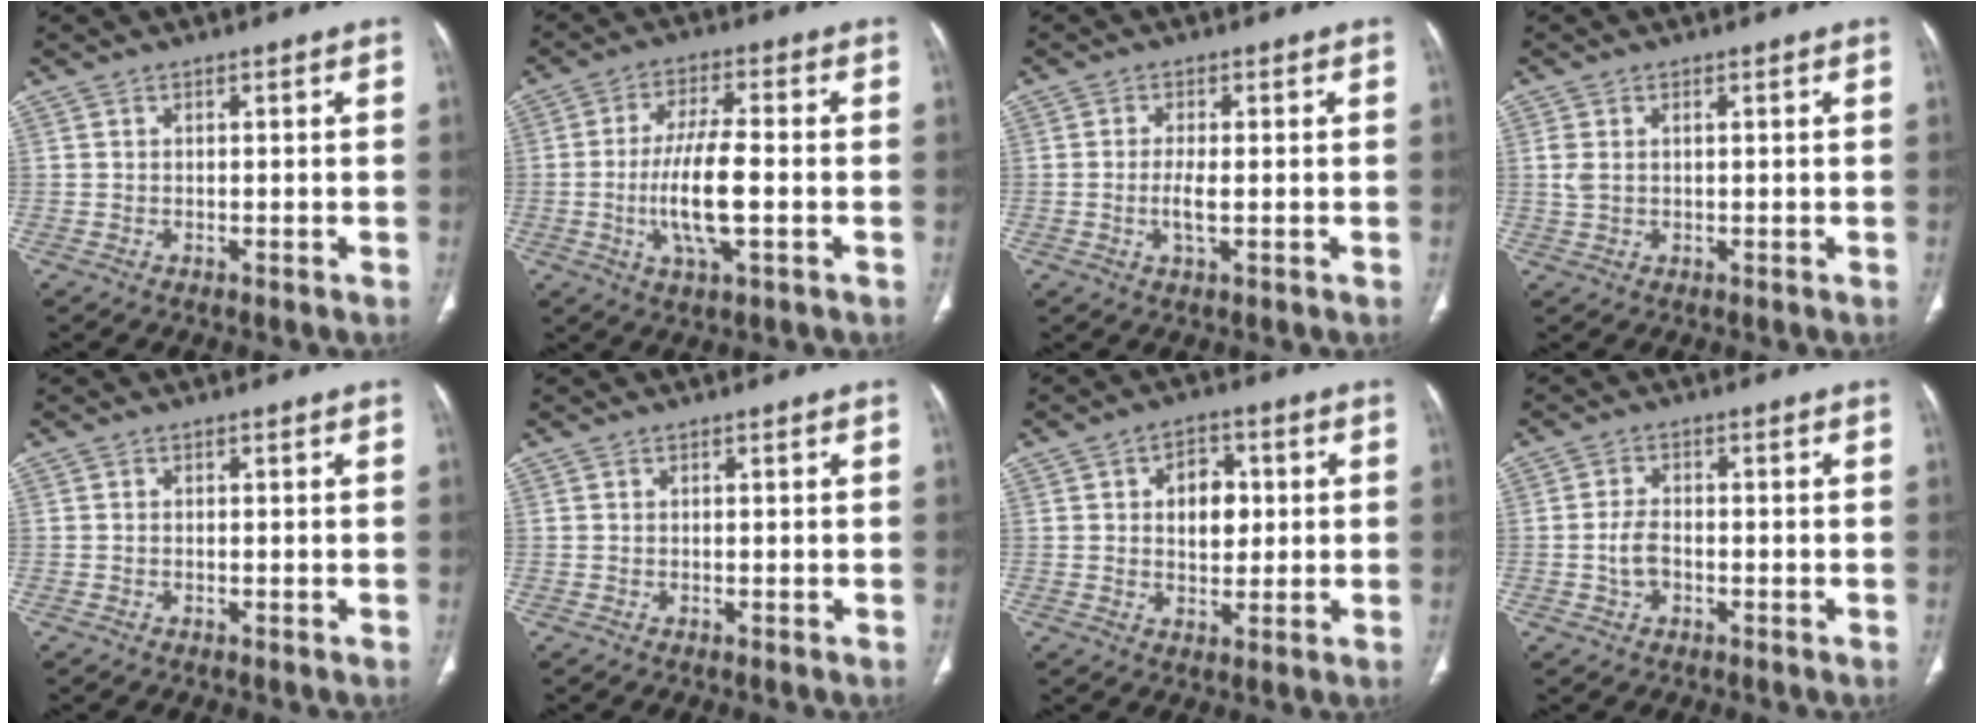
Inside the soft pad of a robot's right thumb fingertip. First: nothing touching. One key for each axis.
{"total": 11.0, "fx": -1.8, "fy": 3.1, "fz": 10.4, "tx": -0.207, "ty": 0.005, "tz": -0.035}
{"total": 3.4, "fx": -0.4, "fy": 1.0, "fz": 3.2, "tx": -0.070, "ty": -0.005, "tz": -0.009}
{"total": 2.8, "fx": 0.5, "fy": 1.6, "fz": 2.2, "tx": -0.065, "ty": 0.010, "tz": 0.014}
{"total": 0.0}
{"total": 0.0}
{"total": 7.4, "fx": 1.2, "fy": 5.1, "fz": 5.2, "tx": -0.042, "ty": 0.001, "tz": 0.015}
{"total": 3.6, "fx": -0.9, "fy": 2.3, "fz": 2.6, "tx": -0.049, "ty": 0.014, "tz": -0.018}